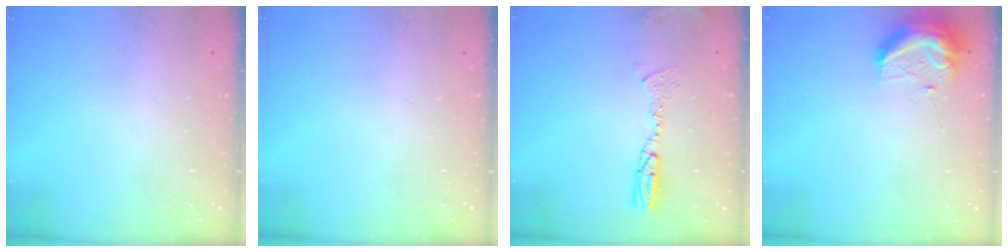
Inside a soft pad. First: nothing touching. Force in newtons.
{"total": 0.0}
{"total": 9.6, "press": 9.5, "slide": 1.9}
{"total": 11.1, "press": 11.0, "slide": 1.2}